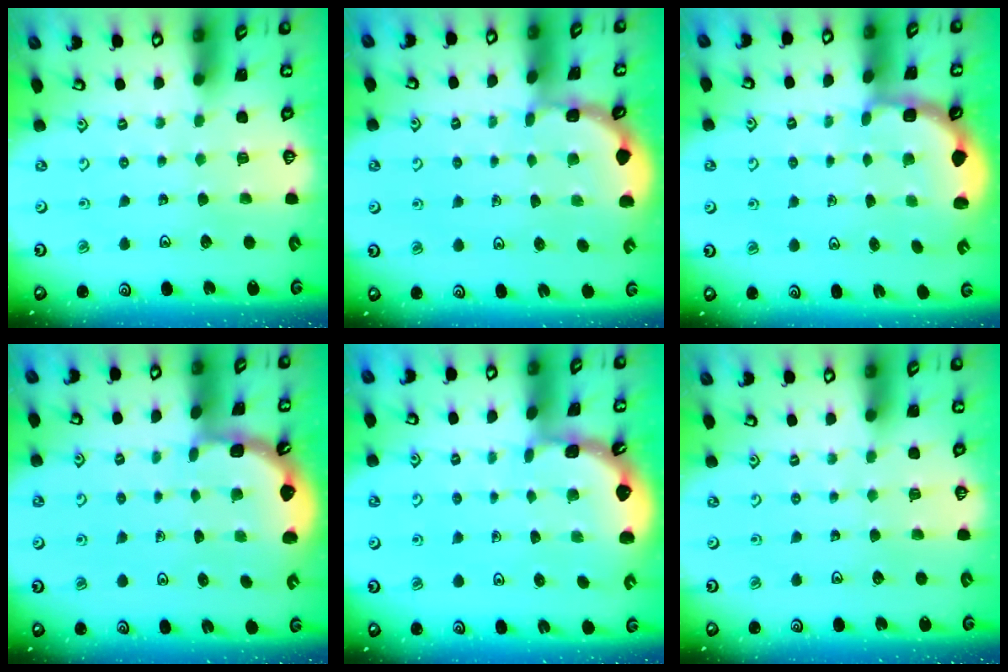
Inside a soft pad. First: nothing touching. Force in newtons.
{"total": 1.6, "press": 1.6, "slide": 0.1}
{"total": 2.7, "press": 2.1, "slide": 1.7}
{"total": 2.0, "press": 2.0, "slide": 0.2}
{"total": 0.9, "press": 0.9, "slide": 0.2}
{"total": 0.0}